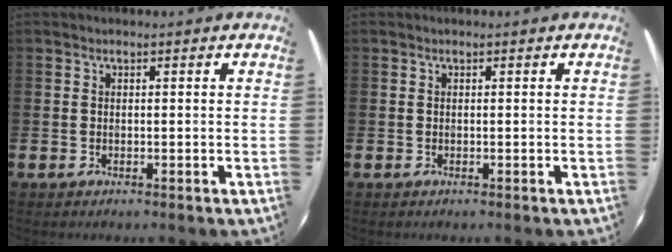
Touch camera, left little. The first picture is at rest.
{"total": 0.0}